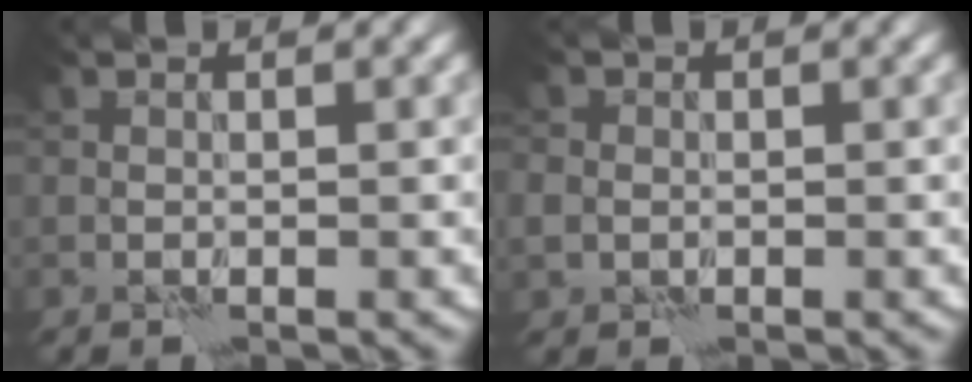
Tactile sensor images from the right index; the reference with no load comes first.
{"total": 1.8, "force": [-0.3, 1.7, 0.7], "torque": [-0.012, -0.001, -0.004]}